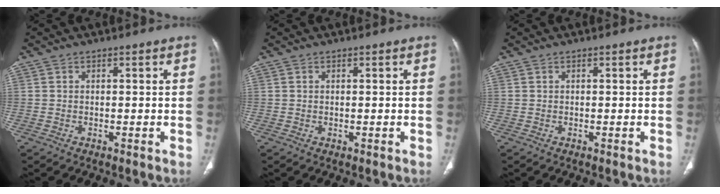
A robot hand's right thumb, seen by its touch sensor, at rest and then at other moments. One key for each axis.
{"total": 0.0}
{"total": 0.0}